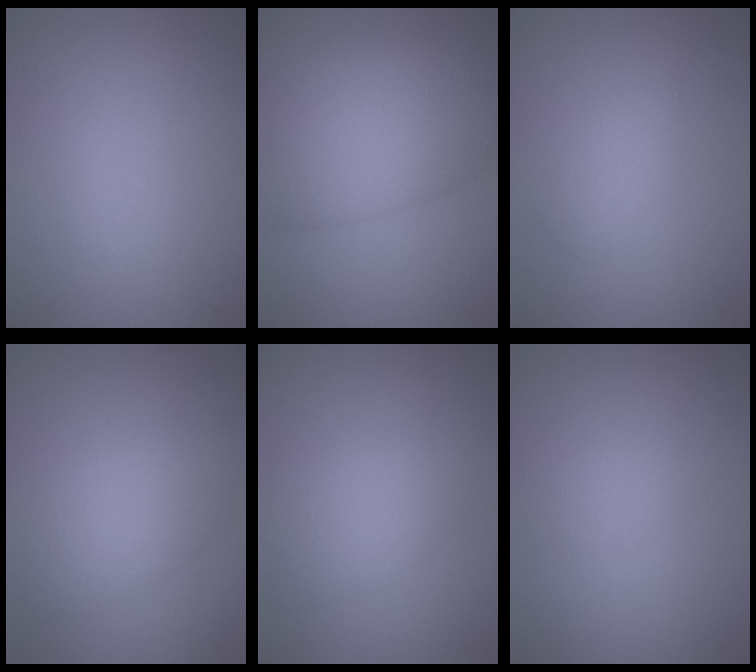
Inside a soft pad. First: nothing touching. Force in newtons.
{"total": 10.1, "press": 10.1, "slide": 0.3}
{"total": 1.7, "press": 1.7, "slide": 0.1}
{"total": 4.0, "press": 4.0, "slide": 0.2}
{"total": 2.7, "press": 2.7, "slide": 0.1}
{"total": 1.0, "press": 1.0, "slide": 0.1}